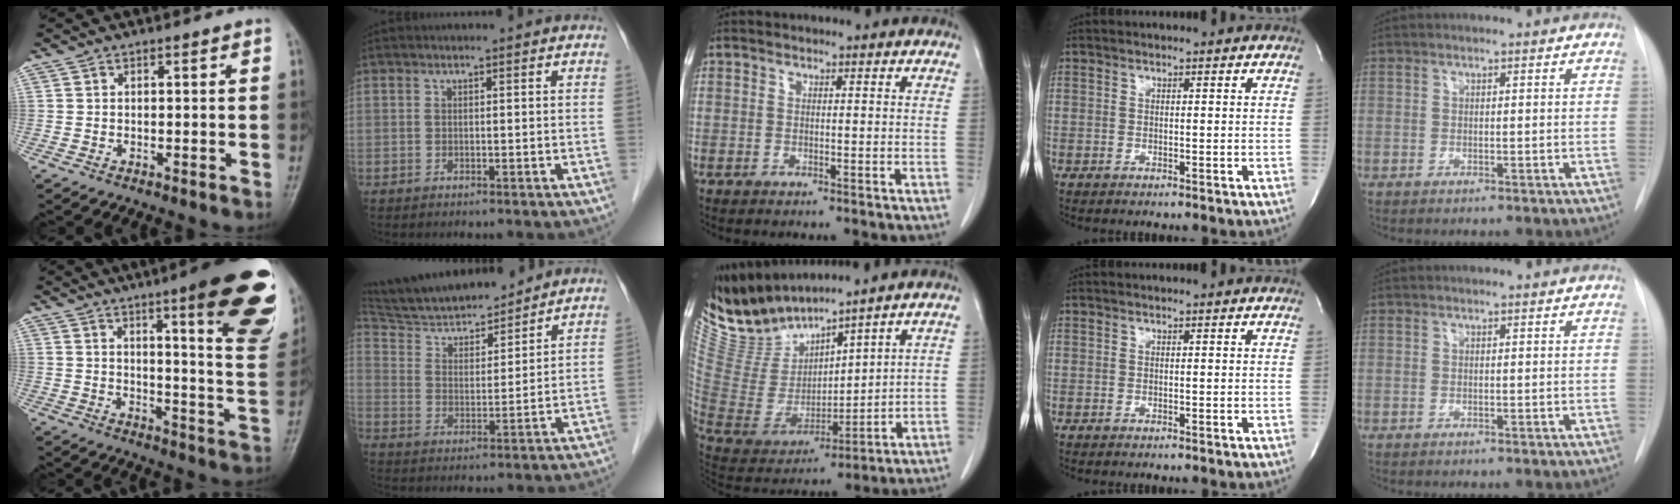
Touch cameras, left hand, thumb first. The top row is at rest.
{"thumb": {"total": 22.1, "force": [12.0, 3.9, 18.1], "torque": [-0.205, -0.060, 0.152]}, "index": {"total": 15.2, "force": [14.1, 2.5, 5.0], "torque": [-0.088, 0.011, 0.245]}, "middle": {"total": 10.1, "force": [10.0, 0.5, 1.7], "torque": [-0.062, -0.006, 0.225]}}